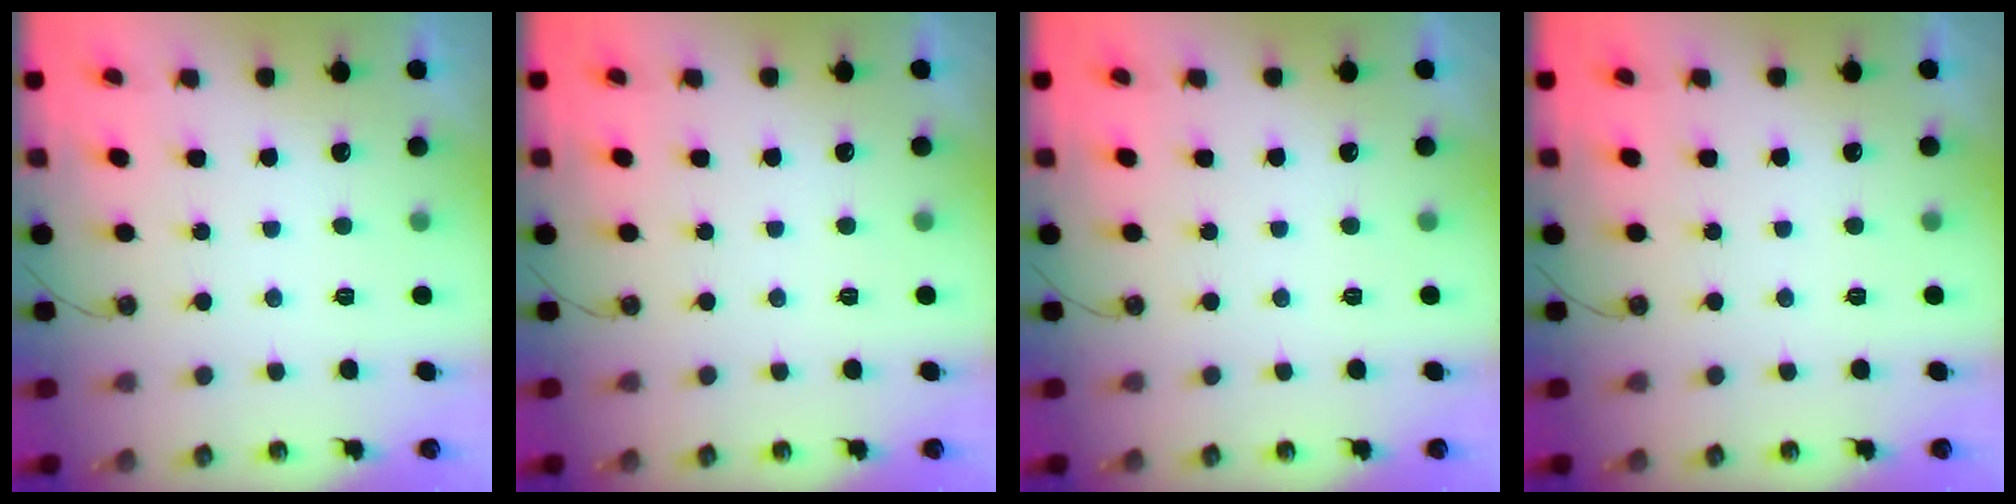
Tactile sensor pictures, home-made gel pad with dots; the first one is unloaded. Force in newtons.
{"total": 0.0}
{"total": 0.0}
{"total": 0.0}